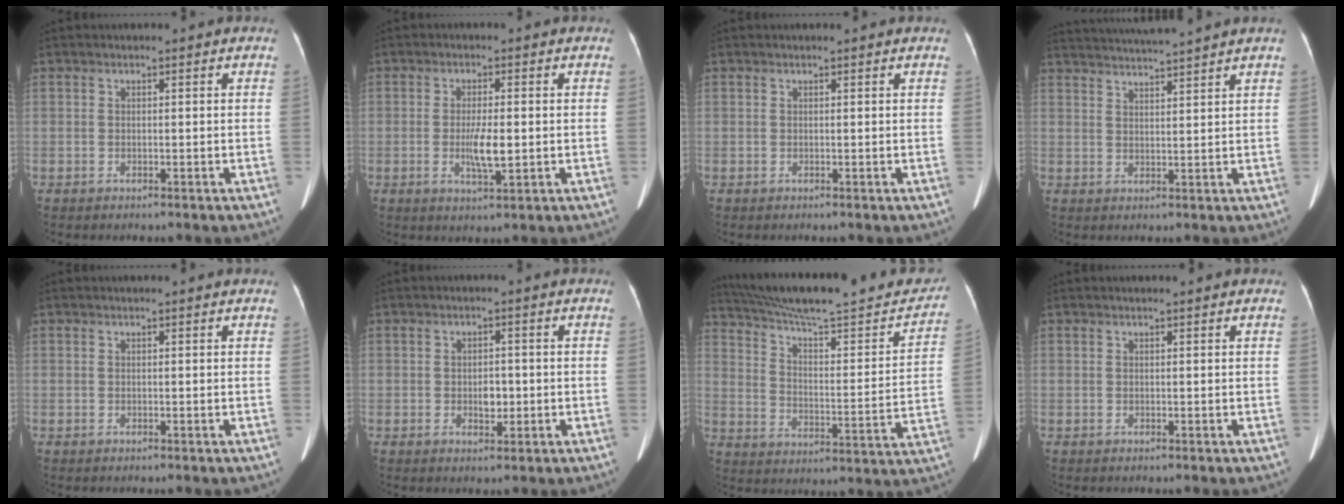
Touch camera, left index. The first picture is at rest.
{"total": 4.5, "force": [-0.6, 0.8, 4.4], "torque": [-0.086, -0.007, -0.010]}
{"total": 1.1, "force": [1.0, 0.0, 0.5], "torque": [-0.007, 0.012, 0.016]}
{"total": 8.8, "force": [8.2, -1.7, 2.8], "torque": [-0.052, 0.014, 0.127]}
{"total": 1.0, "force": [0.9, 0.0, 0.4], "torque": [-0.009, 0.009, 0.013]}
{"total": 2.5, "force": [-0.5, 1.5, 2.0], "torque": [-0.031, 0.000, -0.004]}
{"total": 26.3, "force": [23.5, 3.4, 11.5], "torque": [-0.179, -0.023, 0.324]}
{"total": 1.2, "force": [1.0, 0.0, 0.6], "torque": [-0.007, 0.013, 0.017]}